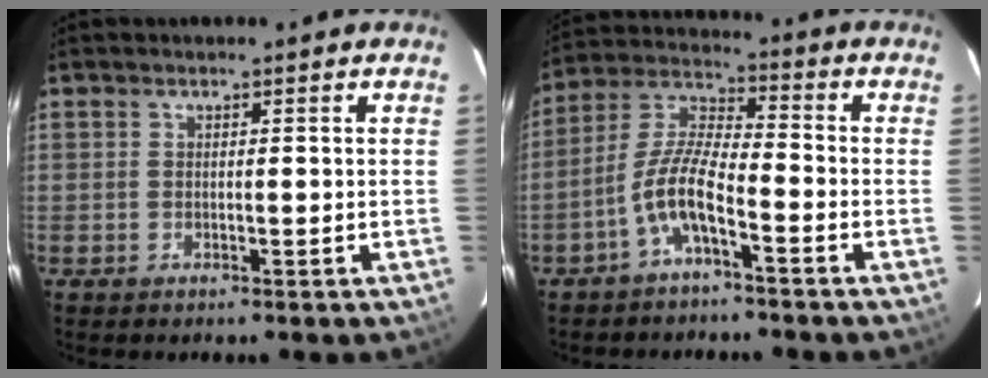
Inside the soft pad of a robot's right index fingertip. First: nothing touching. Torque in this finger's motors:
{"motor_torque": [1.20, -0.94, 0.76, 0.18]}